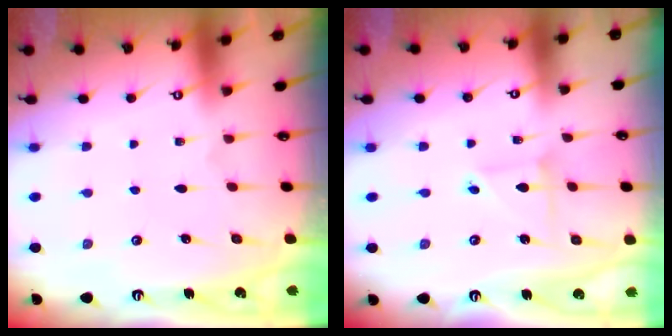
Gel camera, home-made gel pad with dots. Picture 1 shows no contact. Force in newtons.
{"total": 2.9, "press": 2.9, "slide": 0.3}